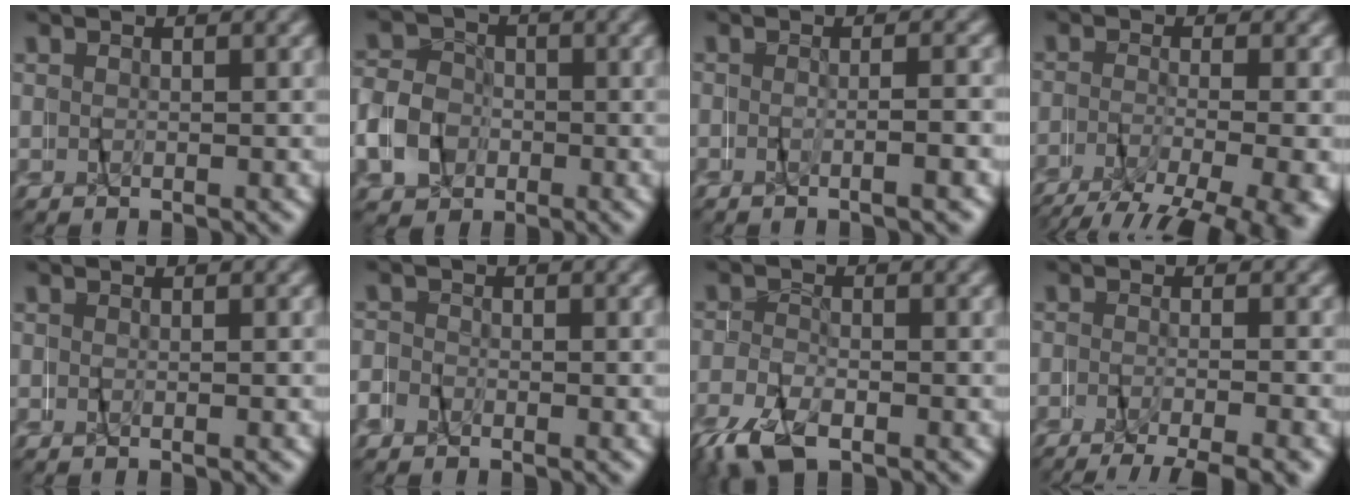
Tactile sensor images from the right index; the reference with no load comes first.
{"total": 5.5, "force": [-2.0, 5.0, 1.3], "torque": [-0.030, 0.000, -0.040]}
{"total": 1.9, "force": [-1.2, -1.4, 0.1], "torque": [-0.001, 0.009, -0.026]}
{"total": 6.3, "force": [-3.7, 2.1, 4.6], "torque": [-0.067, -0.018, -0.053]}
{"total": 0.7, "force": [-0.5, -0.5, 0.0], "torque": [-0.004, 0.001, -0.011]}
{"total": 2.6, "force": [-2.2, 1.4, -0.5], "torque": [0.000, 0.008, -0.048]}
{"total": 4.1, "force": [-3.6, 1.5, 1.1], "torque": [-0.033, -0.005, -0.059]}
{"total": 5.1, "force": [-4.5, 0.7, 2.3], "torque": [-0.029, -0.011, -0.070]}